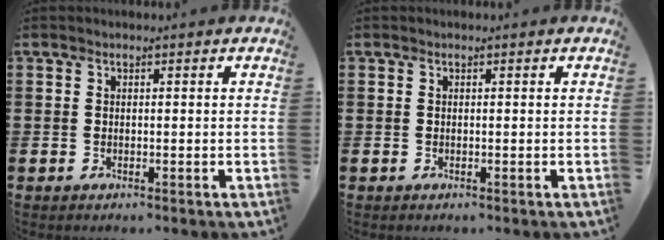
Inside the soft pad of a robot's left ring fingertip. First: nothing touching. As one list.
[{"total": 0.0}]